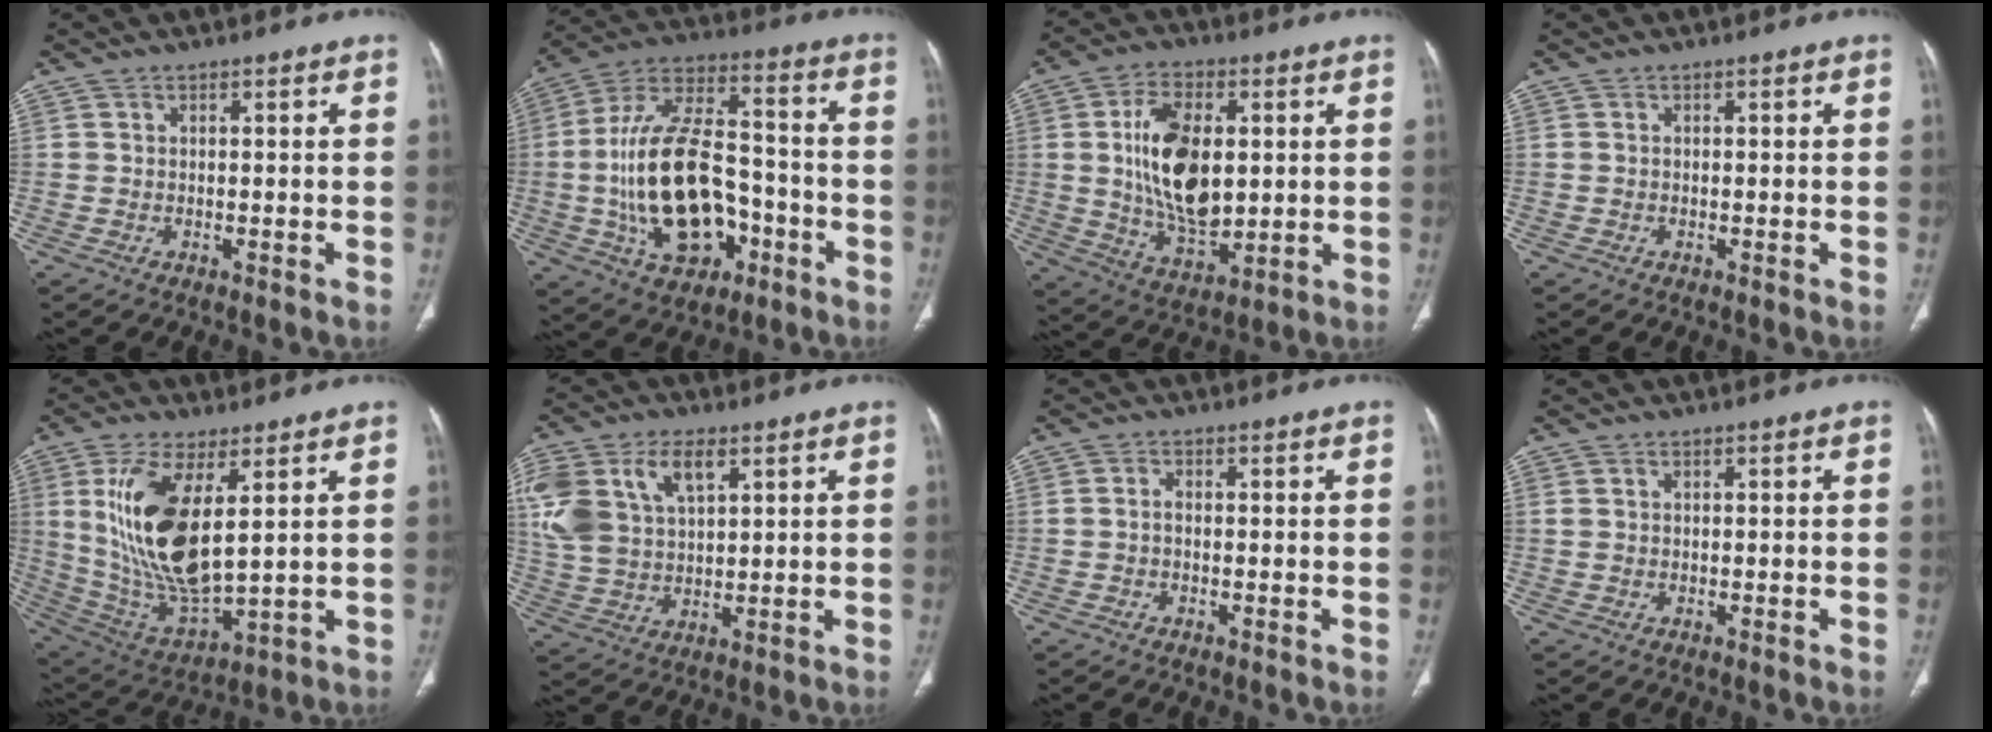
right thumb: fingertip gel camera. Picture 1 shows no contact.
{"total": 22.7, "force": [-5.3, 13.2, 17.7], "torque": [-0.308, 0.040, -0.080]}
{"total": 16.7, "force": [2.0, 9.4, 13.7], "torque": [-0.226, -0.013, 0.045]}
{"total": 0.0}
{"total": 18.5, "force": [4.7, 7.6, 16.2], "torque": [-0.323, -0.028, 0.108]}
{"total": 16.4, "force": [6.6, 9.7, 11.5], "torque": [-0.252, -0.003, 0.132]}
{"total": 1.1, "force": [-0.2, 0.7, 0.8], "torque": [-0.013, 0.002, -0.006]}
{"total": 0.9, "force": [0.4, 0.5, 0.5], "torque": [-0.013, 0.006, 0.012]}